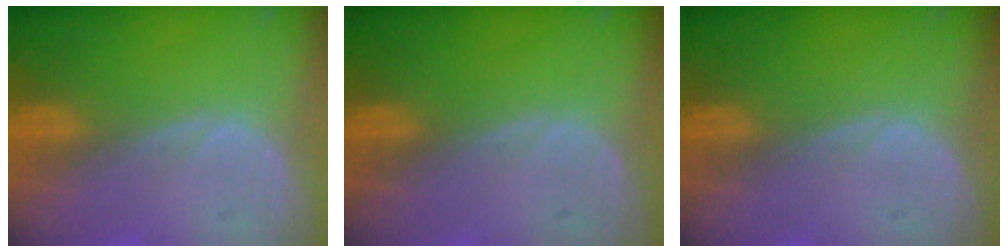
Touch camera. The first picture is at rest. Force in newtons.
{"total": 0.0}
{"total": 0.0}